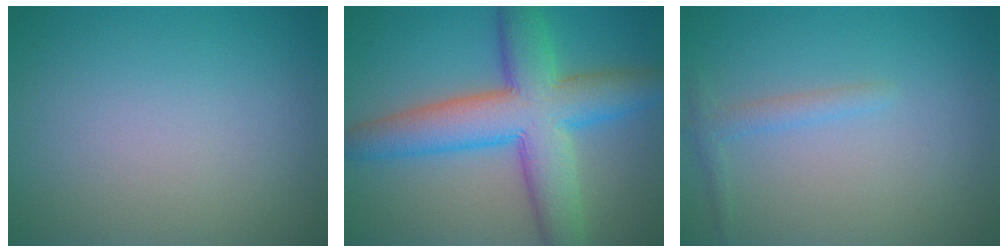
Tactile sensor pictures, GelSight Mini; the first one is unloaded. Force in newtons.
{"total": 10.0, "press": 10.0, "slide": 0.4}
{"total": 1.3, "press": 1.3, "slide": 0.1}